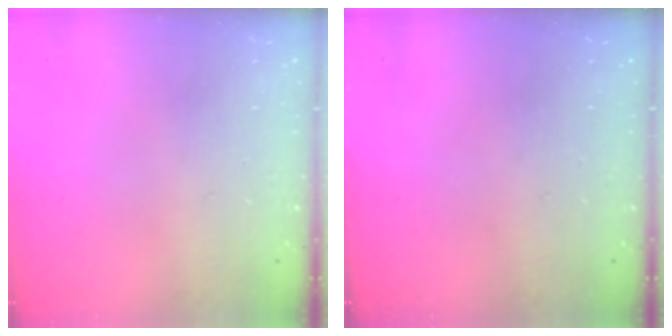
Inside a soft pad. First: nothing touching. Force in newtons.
{"total": 0.0}